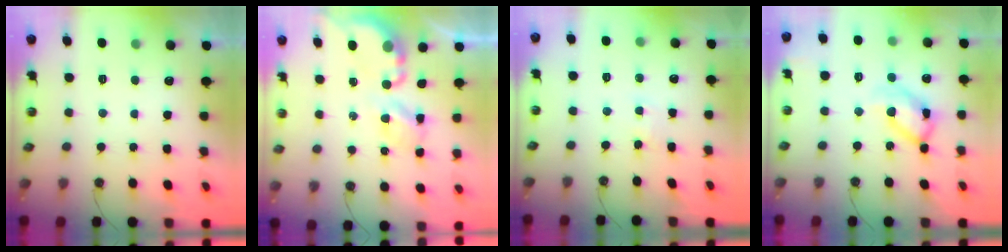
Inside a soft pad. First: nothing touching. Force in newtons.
{"total": 5.1, "press": 5.0, "slide": 0.4}
{"total": 2.8, "press": 2.8, "slide": 0.3}
{"total": 14.6, "press": 14.5, "slide": 1.7}